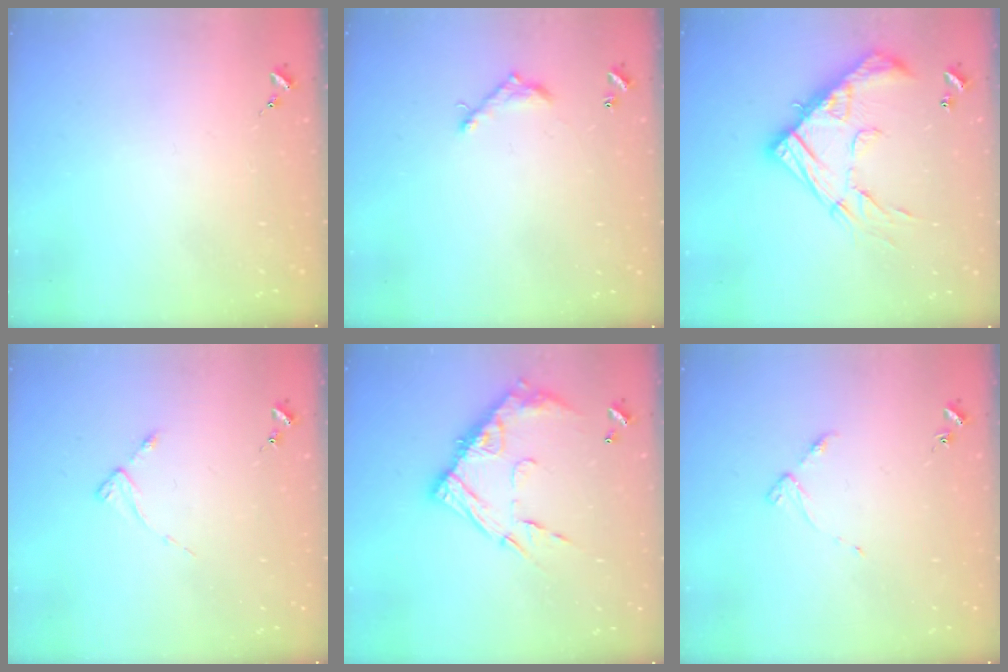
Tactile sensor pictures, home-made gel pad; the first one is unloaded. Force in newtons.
{"total": 7.3, "press": 7.3, "slide": 0.6}
{"total": 20.3, "press": 20.3, "slide": 1.7}
{"total": 2.8, "press": 2.8, "slide": 0.3}
{"total": 16.0, "press": 15.9, "slide": 1.4}
{"total": 3.3, "press": 3.3, "slide": 0.4}